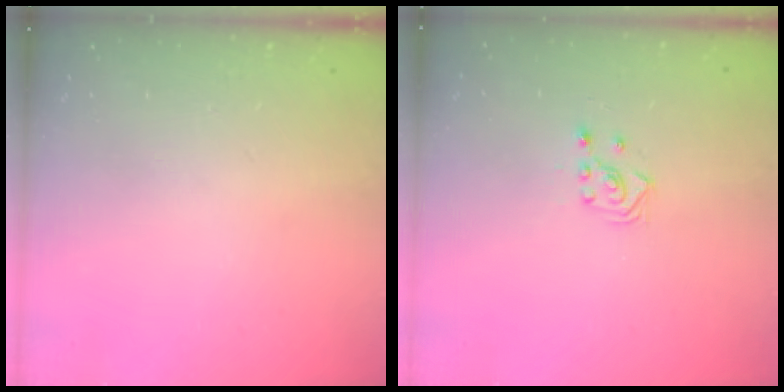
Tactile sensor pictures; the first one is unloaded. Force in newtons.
{"total": 2.9, "press": 2.7, "slide": 1.0}